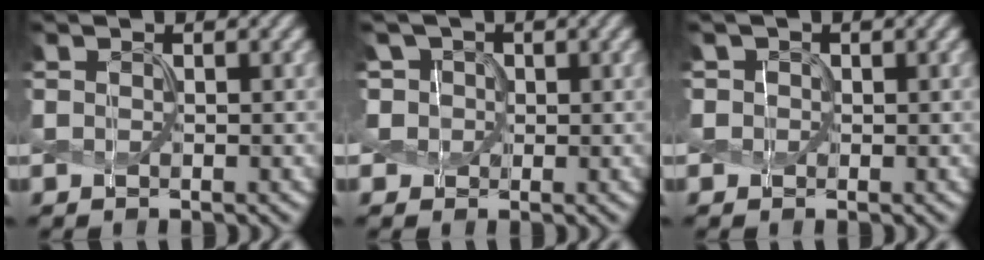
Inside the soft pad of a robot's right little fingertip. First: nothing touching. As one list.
[{"total": 4.5, "force": [1.5, 3.8, 2.0], "torque": [-0.047, 0.017, 0.016]}, {"total": 1.0, "force": [0.1, 1.0, 0.0], "torque": [0.003, -0.002, 0.002]}]